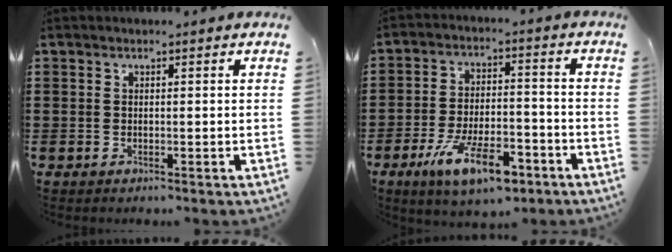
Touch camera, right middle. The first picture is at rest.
{"total": 10.5, "force": [-6.4, 3.5, 7.5], "torque": [-0.146, 0.009, -0.117]}